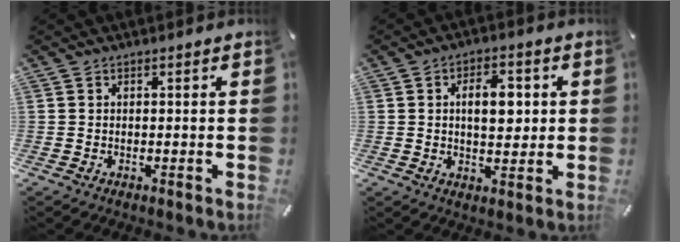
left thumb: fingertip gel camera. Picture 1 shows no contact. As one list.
[{"total": 8.0, "force": [1.3, 4.5, 6.5], "torque": [-0.106, -0.002, 0.015]}]